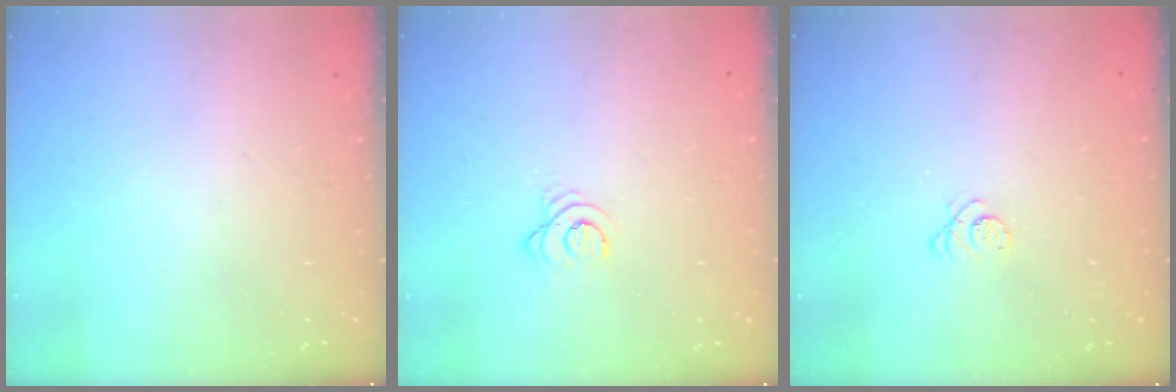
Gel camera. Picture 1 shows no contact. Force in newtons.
{"total": 3.4, "press": 3.4, "slide": 0.5}
{"total": 2.6, "press": 2.6, "slide": 0.3}